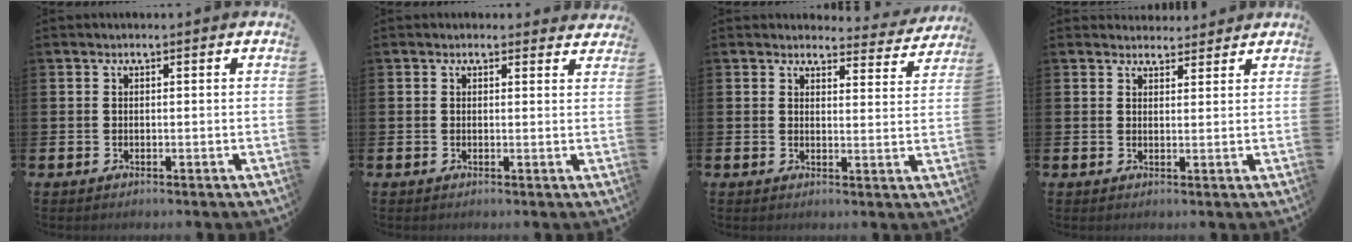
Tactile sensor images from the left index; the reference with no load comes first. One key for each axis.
{"total": 1.1, "fx": 1.0, "fy": 0.5, "fz": 0.1, "tx": 0.008, "ty": 0.001, "tz": 0.015}
{"total": 3.4, "fx": 3.3, "fy": 0.7, "fz": 0.1, "tx": 0.000, "ty": -0.023, "tz": 0.057}
{"total": 2.7, "fx": 2.6, "fy": 0.8, "fz": -0.2, "tx": 0.007, "ty": -0.012, "tz": 0.046}